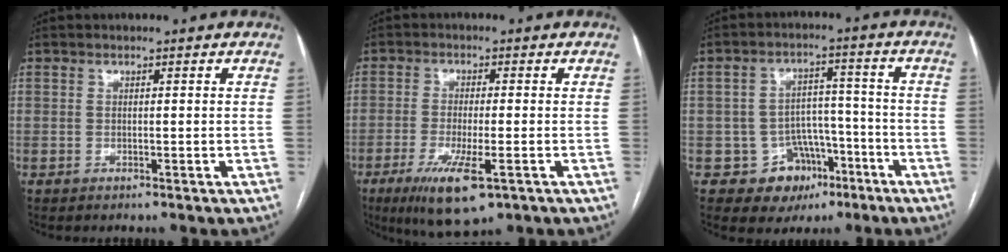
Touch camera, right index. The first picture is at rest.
{"total": 9.2, "force": [-4.6, 1.8, 7.8], "torque": [-0.140, -0.025, -0.072]}
{"total": 8.1, "force": [-3.9, 7.0, 1.6], "torque": [0.001, 0.030, -0.047]}